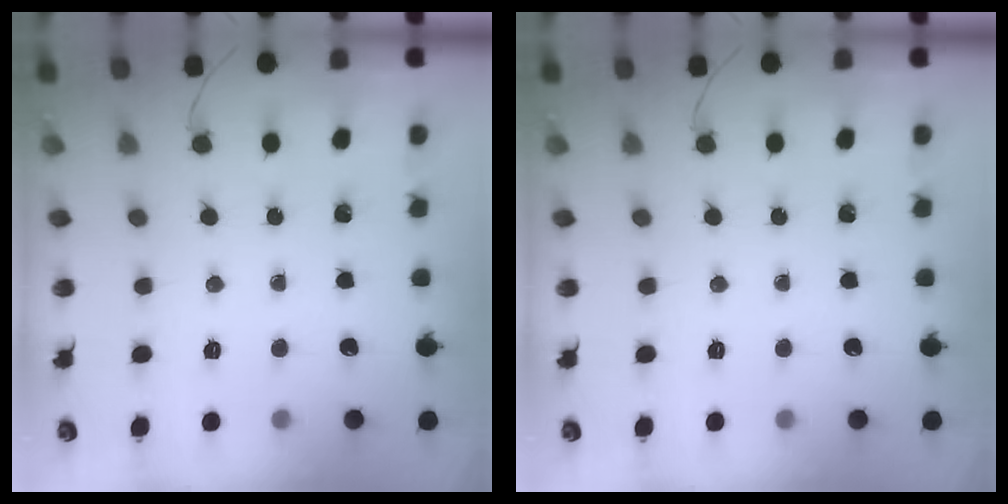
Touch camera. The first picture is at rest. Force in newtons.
{"total": 0.0}